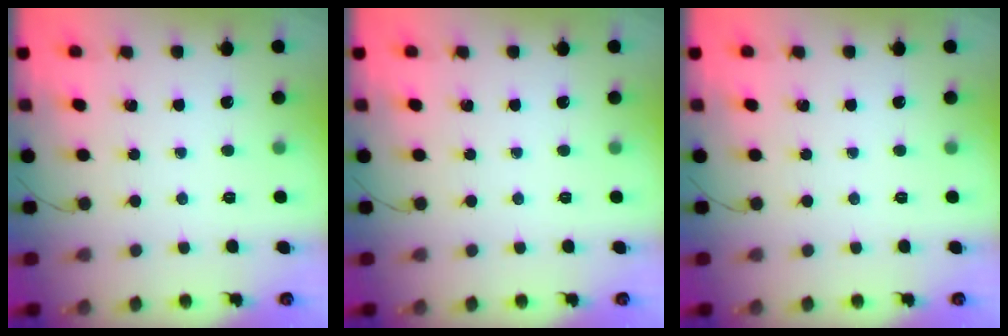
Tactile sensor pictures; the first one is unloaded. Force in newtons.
{"total": 0.0}
{"total": 0.0}